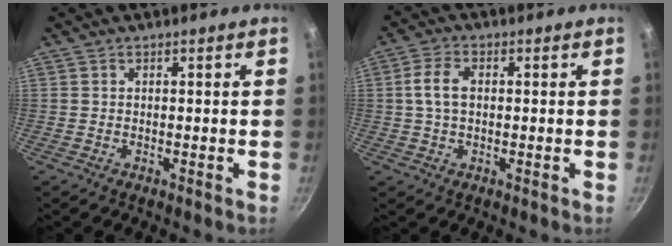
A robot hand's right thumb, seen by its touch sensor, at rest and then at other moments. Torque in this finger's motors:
{"motor_torque": [-0.21, 0.40, 0.53, -0.12, 0.02]}